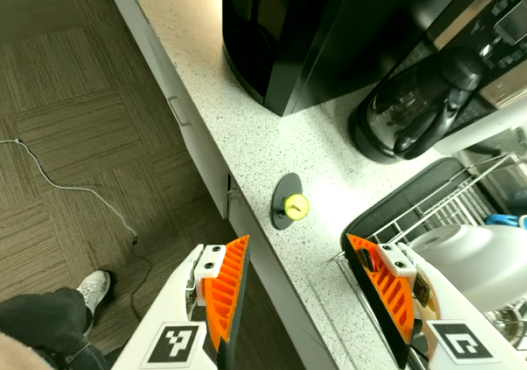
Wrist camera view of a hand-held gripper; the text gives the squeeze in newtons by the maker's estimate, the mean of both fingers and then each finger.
{"total": 0.0}